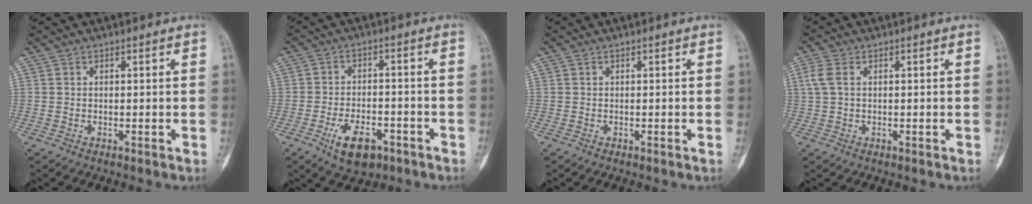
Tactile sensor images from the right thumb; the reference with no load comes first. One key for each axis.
{"total": 8.6, "fx": -4.5, "fy": 4.6, "fz": 5.7, "tx": -0.082, "ty": 0.024, "tz": -0.066}
{"total": 0.0}
{"total": 3.4, "fx": 0.7, "fy": 2.1, "fz": 2.5, "tx": -0.075, "ty": 0.013, "tz": 0.015}